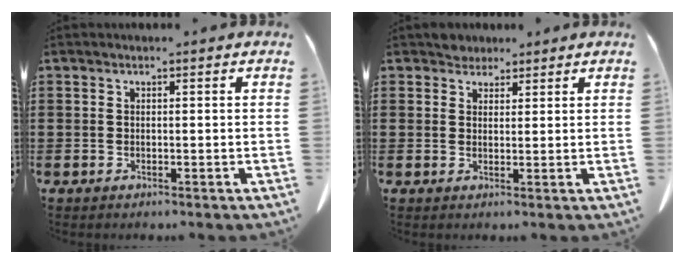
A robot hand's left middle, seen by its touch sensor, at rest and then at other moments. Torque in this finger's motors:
{"motor_torque": [0.01, 0.00, 0.00, 0.00]}